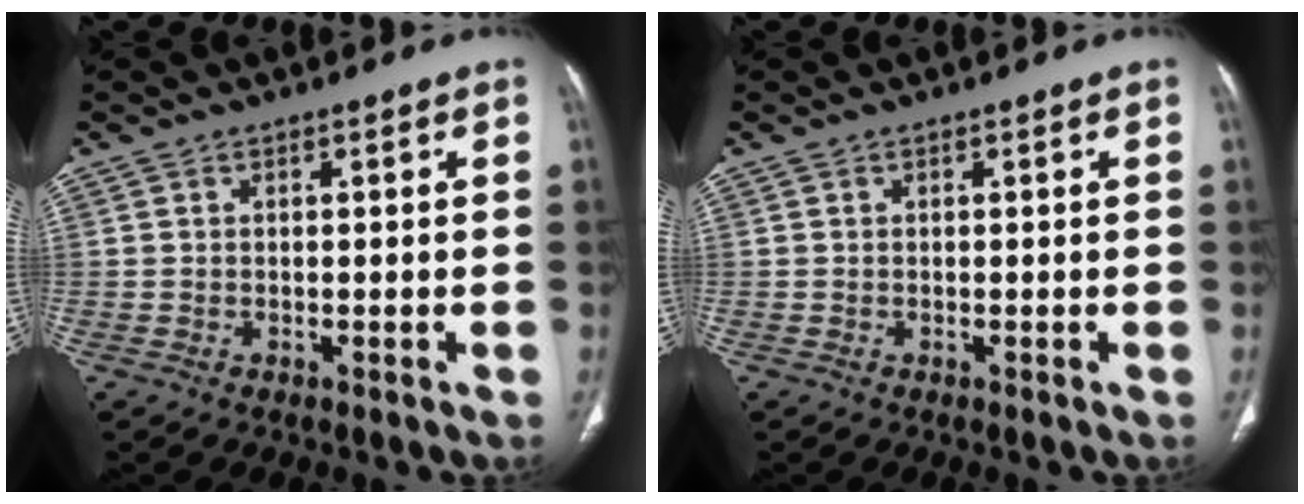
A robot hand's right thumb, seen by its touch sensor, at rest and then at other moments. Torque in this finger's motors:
{"motor_torque": [0.10, 0.12, -0.02, 0.04, 0.04]}